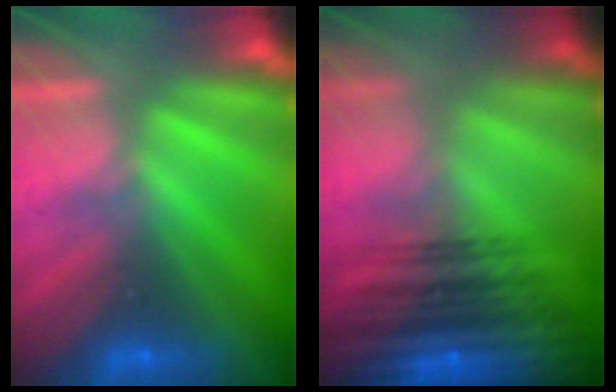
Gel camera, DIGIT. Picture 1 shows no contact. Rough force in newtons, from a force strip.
{"total": 7.7}